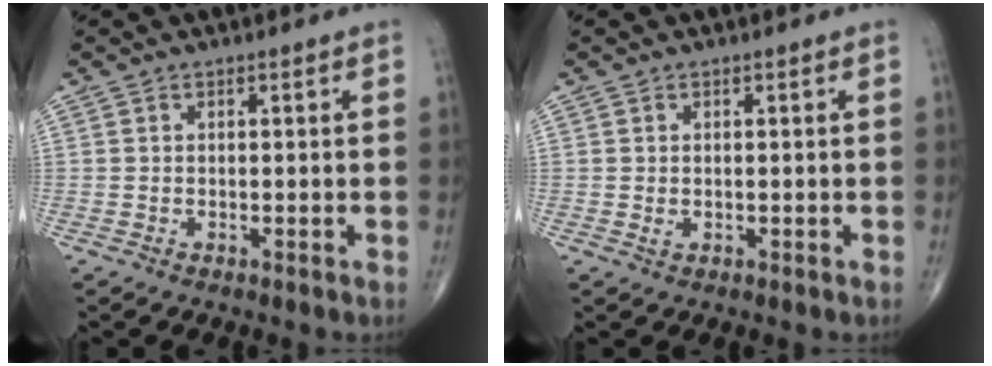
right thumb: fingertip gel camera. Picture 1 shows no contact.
{"total": 0.9, "force": [0.0, 0.6, 0.7], "torque": [-0.014, -0.001, 0.002]}